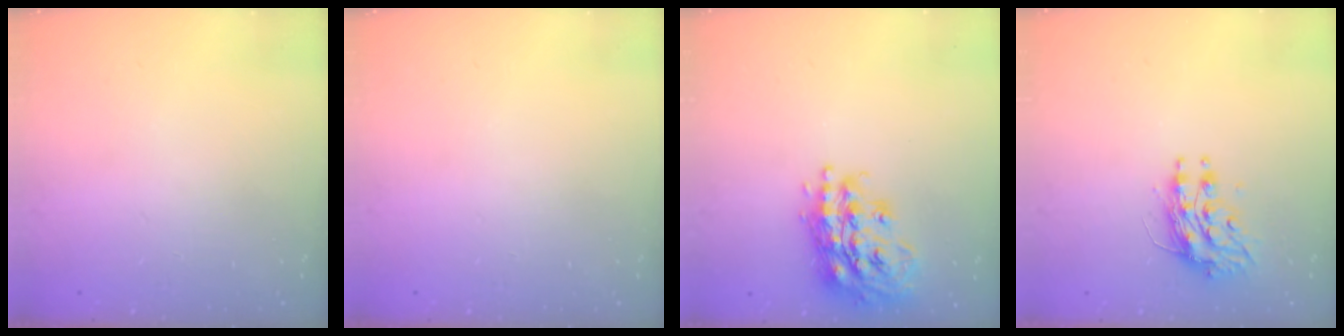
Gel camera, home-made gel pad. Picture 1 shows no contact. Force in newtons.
{"total": 0.0}
{"total": 19.6, "press": 19.5, "slide": 1.5}
{"total": 10.2, "press": 10.2, "slide": 0.7}